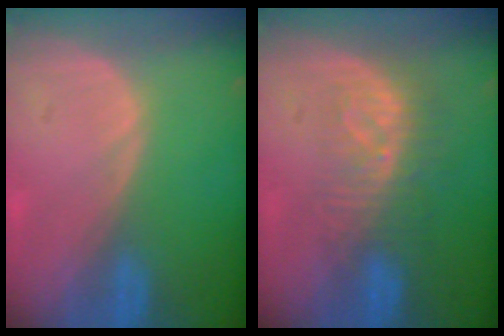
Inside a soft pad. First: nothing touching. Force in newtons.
{"total": 8.3, "press": 7.3, "slide": 3.9}